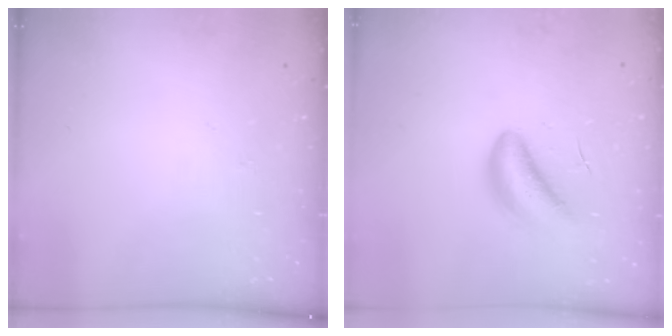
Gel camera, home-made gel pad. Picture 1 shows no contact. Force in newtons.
{"total": 5.2, "press": 4.9, "slide": 1.7}